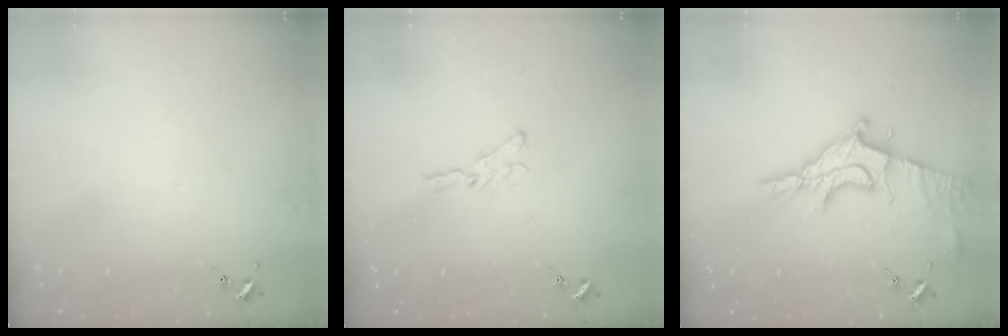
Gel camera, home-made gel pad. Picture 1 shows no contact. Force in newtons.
{"total": 5.6, "press": 5.6, "slide": 0.5}
{"total": 13.5, "press": 13.4, "slide": 1.3}